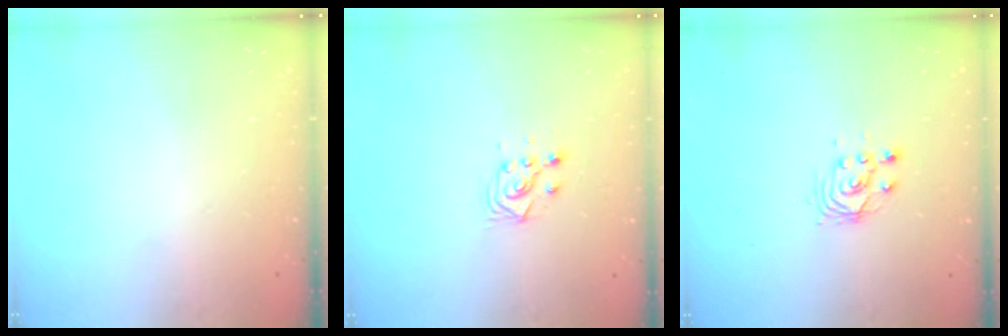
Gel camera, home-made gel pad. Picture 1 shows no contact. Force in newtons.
{"total": 3.5, "press": 3.4, "slide": 0.9}
{"total": 3.6, "press": 3.6, "slide": 0.3}